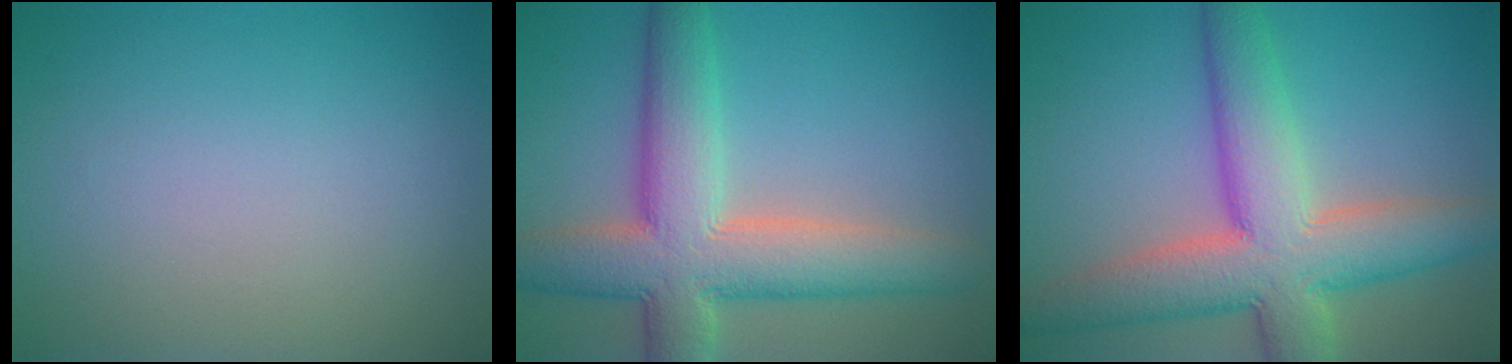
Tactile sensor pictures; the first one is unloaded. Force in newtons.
{"total": 9.3, "press": 9.3, "slide": 0.7}
{"total": 9.9, "press": 9.8, "slide": 0.8}